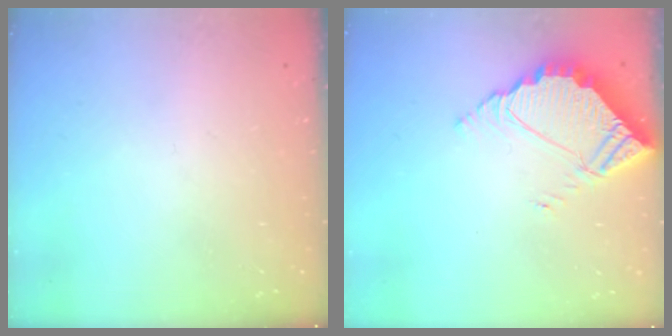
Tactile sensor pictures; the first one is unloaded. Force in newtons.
{"total": 6.0, "press": 6.0, "slide": 0.3}